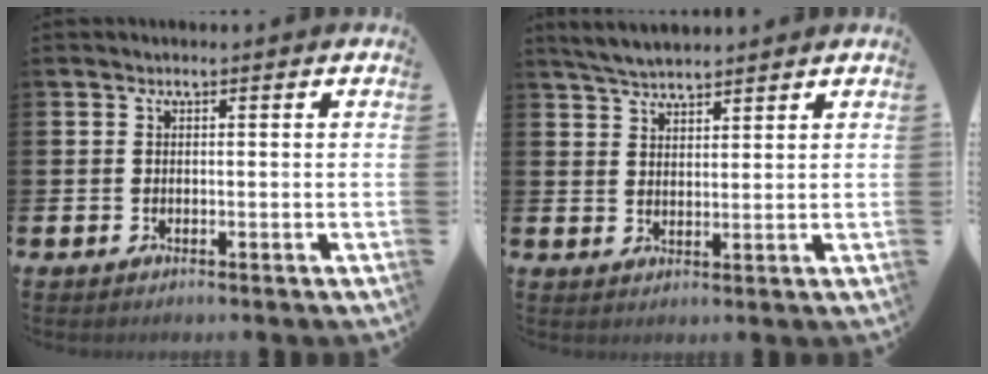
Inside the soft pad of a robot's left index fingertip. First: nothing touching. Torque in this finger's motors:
{"motor_torque": [0.51, -0.35, 0.41, 0.08]}